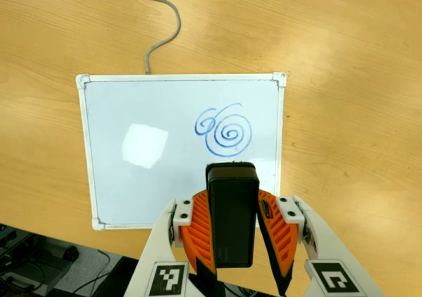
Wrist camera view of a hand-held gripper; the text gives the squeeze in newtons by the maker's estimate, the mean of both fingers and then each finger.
{"total": 7.7, "left": 6.3, "right": 9.0}